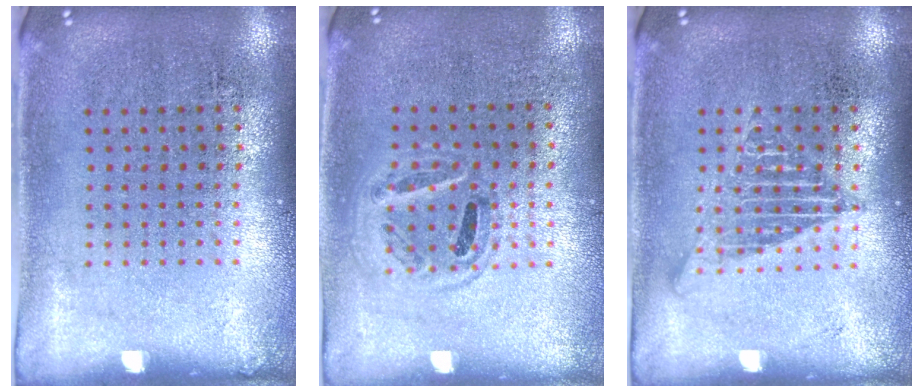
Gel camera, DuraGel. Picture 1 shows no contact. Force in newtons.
{"total": 0.9, "press": 0.9, "slide": 0.3}
{"total": 2.1, "press": 2.1, "slide": 0.3}